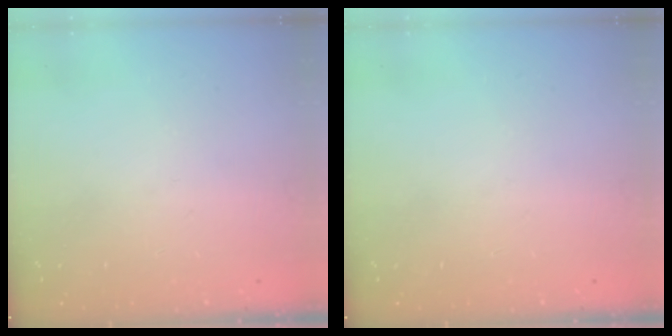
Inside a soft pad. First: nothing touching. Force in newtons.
{"total": 0.0}